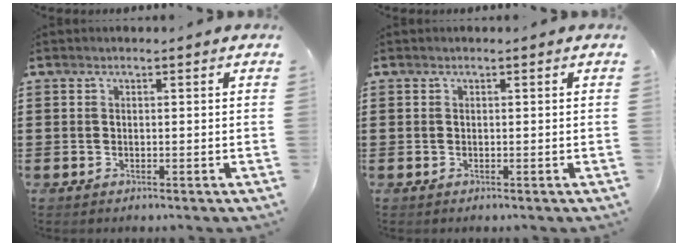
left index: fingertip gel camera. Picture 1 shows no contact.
{"total": 0.0}